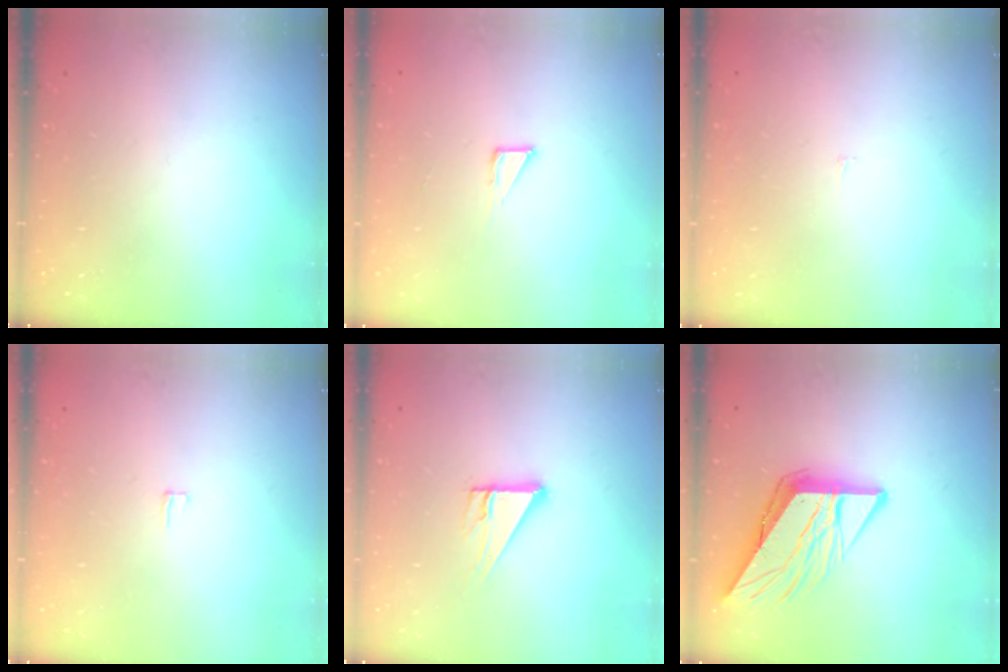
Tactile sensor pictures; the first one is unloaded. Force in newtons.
{"total": 2.6, "press": 2.6, "slide": 0.1}
{"total": 1.6, "press": 1.6, "slide": 0.1}
{"total": 2.0, "press": 2.0, "slide": 0.2}
{"total": 6.6, "press": 6.6, "slide": 0.6}
{"total": 12.2, "press": 12.2, "slide": 1.4}